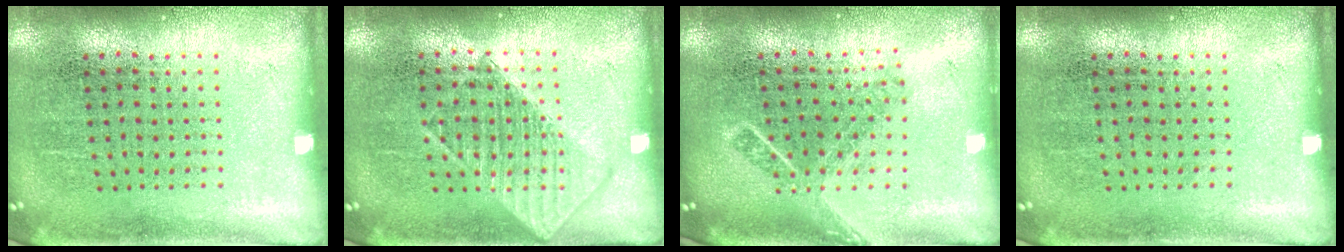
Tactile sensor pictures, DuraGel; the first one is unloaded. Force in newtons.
{"total": 1.0, "press": 1.0, "slide": 0.1}
{"total": 1.8, "press": 1.3, "slide": 1.2}
{"total": 0.0}